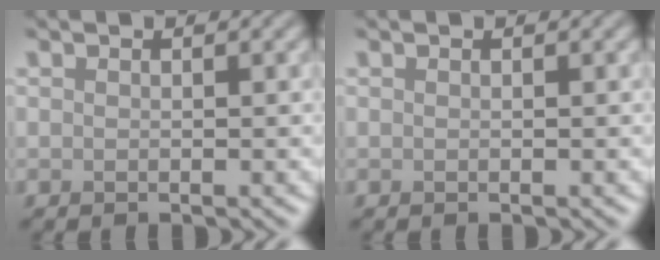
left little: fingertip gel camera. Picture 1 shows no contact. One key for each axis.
{"total": 0.0}